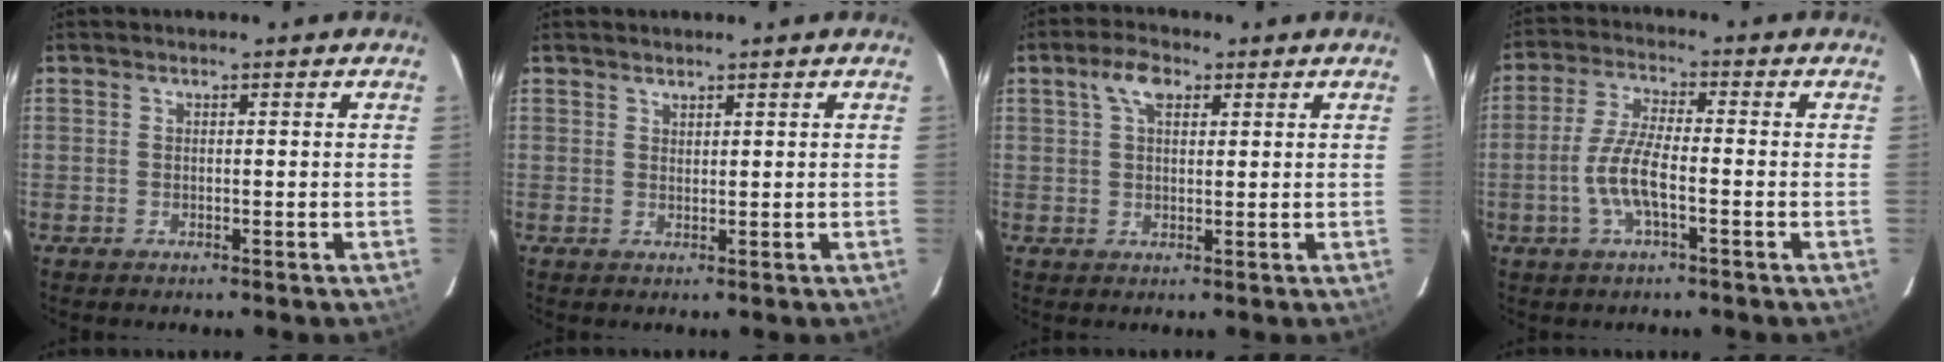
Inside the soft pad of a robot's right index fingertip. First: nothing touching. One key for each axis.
{"total": 1.2, "fx": 1.1, "fy": 0.3, "fz": 0.2, "tx": -0.003, "ty": 0.001, "tz": 0.021}
{"total": 4.7, "fx": 2.2, "fy": 2.5, "fz": 3.4, "tx": -0.061, "ty": 0.015, "tz": 0.039}
{"total": 7.4, "fx": -2.3, "fy": 1.6, "fz": 6.8, "tx": -0.145, "ty": 0.003, "tz": -0.046}